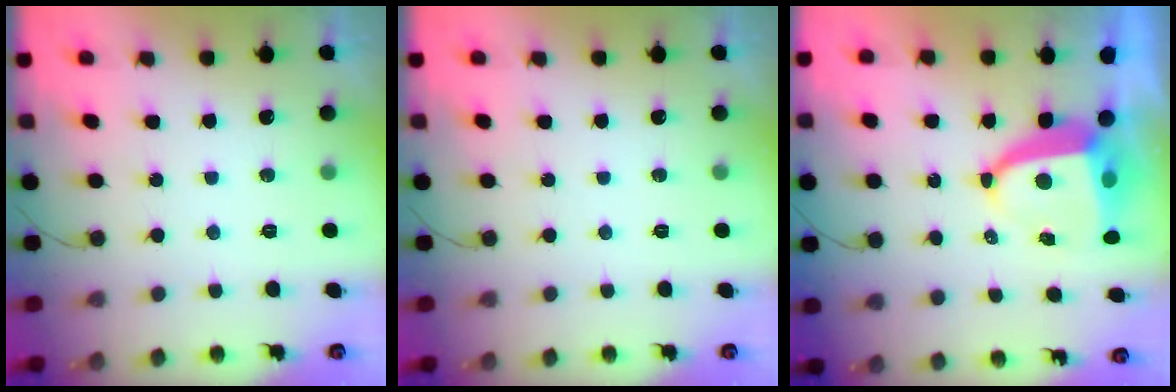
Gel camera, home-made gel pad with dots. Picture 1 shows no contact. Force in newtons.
{"total": 0.0}
{"total": 8.8, "press": 8.8, "slide": 1.0}